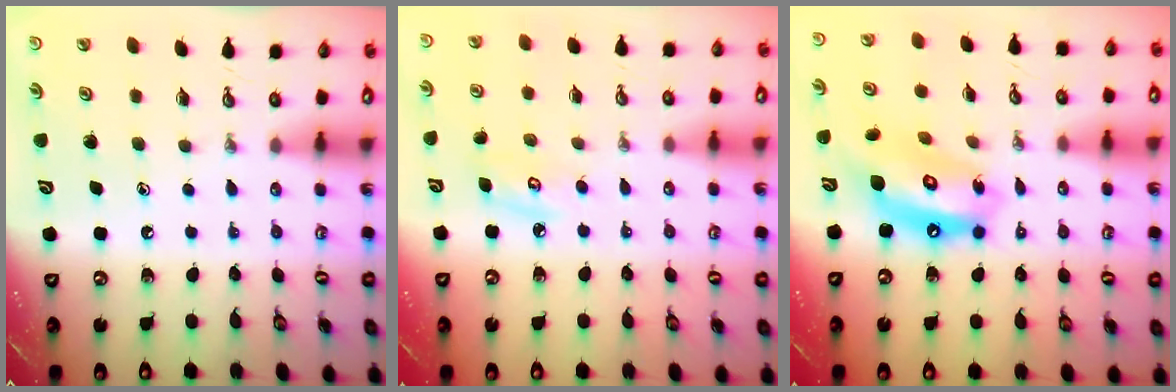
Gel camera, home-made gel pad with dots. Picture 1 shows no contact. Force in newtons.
{"total": 5.6, "press": 5.6, "slide": 0.4}
{"total": 14.6, "press": 14.5, "slide": 1.4}